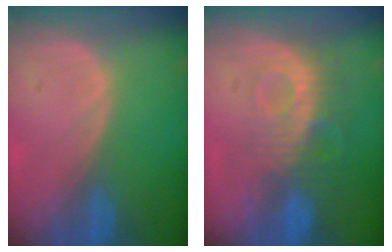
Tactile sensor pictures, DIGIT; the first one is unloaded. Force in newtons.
{"total": 9.2, "press": 8.1, "slide": 4.3}